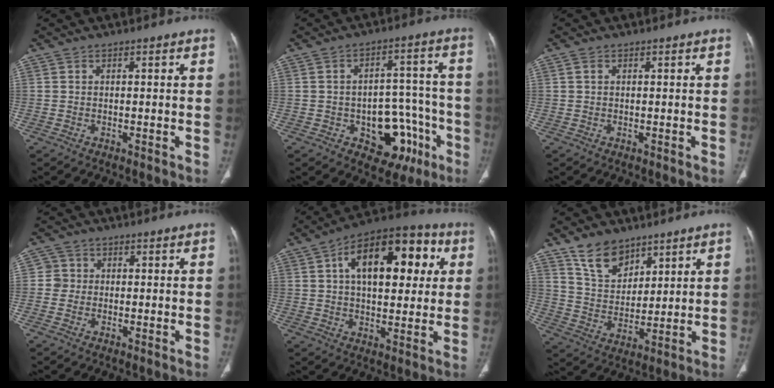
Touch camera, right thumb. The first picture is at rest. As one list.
[{"total": 13.9, "force": [-5.7, 8.8, 9.1], "torque": [-0.070, 0.047, -0.067]}, {"total": 0.7, "force": [0.2, 0.5, 0.4], "torque": [-0.008, 0.004, 0.004]}, {"total": 2.5, "force": [0.0, 2.5, 0.1], "torque": [0.020, 0.008, -0.005]}, {"total": 20.5, "force": [5.6, 10.9, 16.5], "torque": [-0.208, 0.019, 0.074]}, {"total": 9.7, "force": [6.9, 5.8, 3.7], "torque": [-0.036, -0.044, 0.135]}]